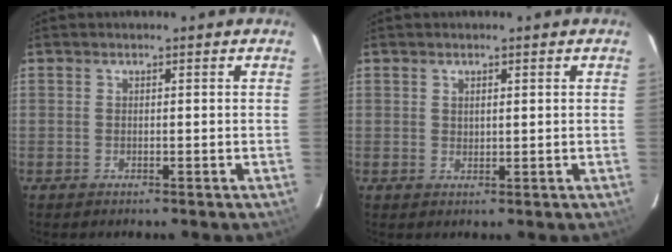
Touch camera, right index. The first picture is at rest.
{"total": 1.2, "force": [0.7, 0.7, 0.7], "torque": [-0.011, 0.001, 0.014]}